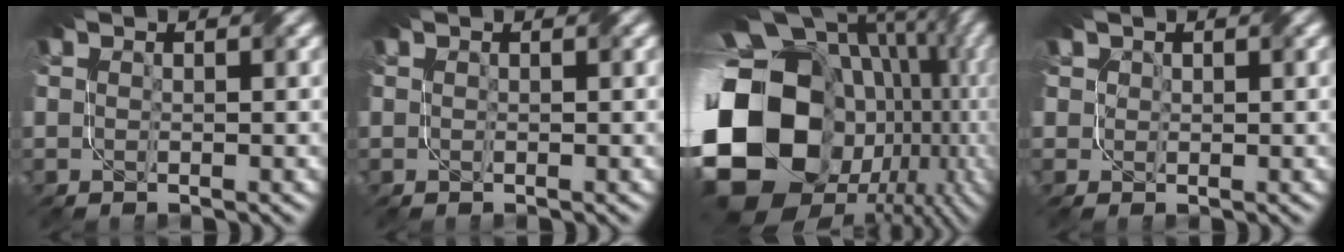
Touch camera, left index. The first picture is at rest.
{"total": 0.0}
{"total": 21.2, "force": [-1.9, 16.3, 13.4], "torque": [-0.312, -0.036, -0.010]}
{"total": 1.0, "force": [0.4, 1.0, 0.1], "torque": [-0.012, -0.012, 0.023]}